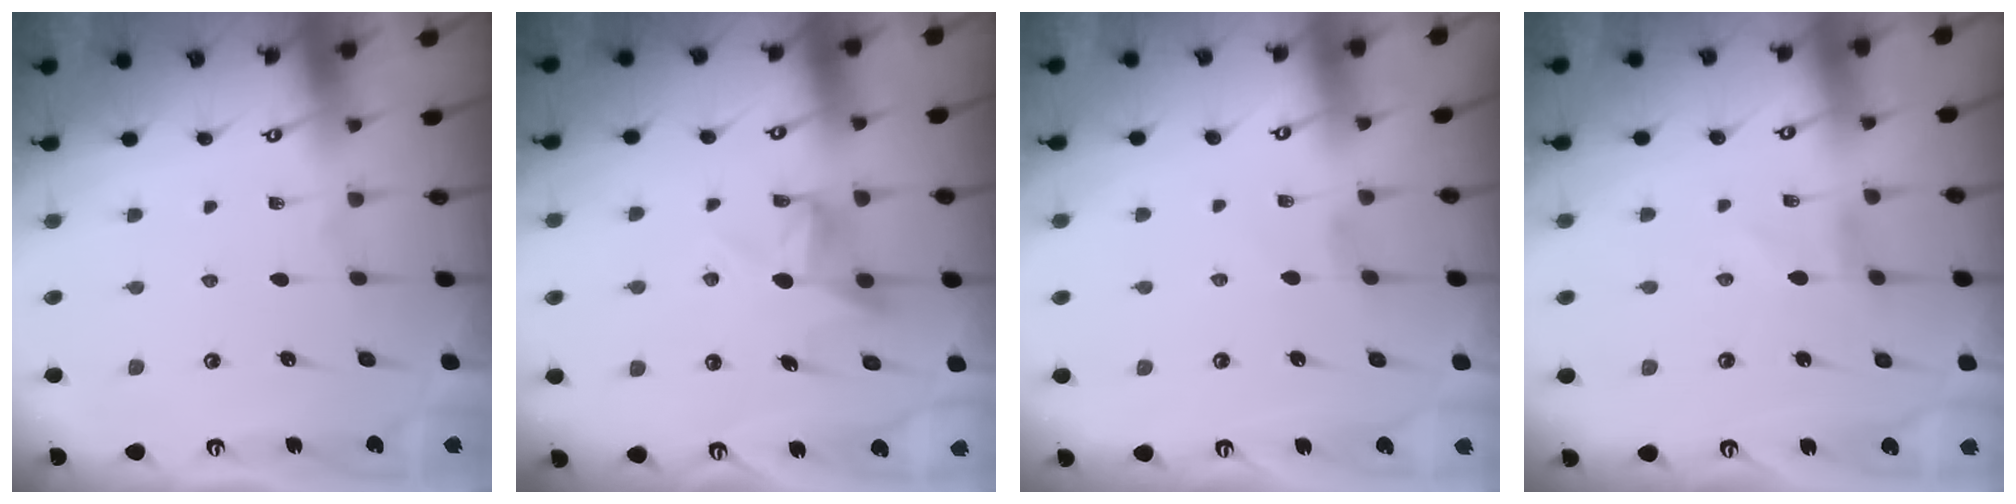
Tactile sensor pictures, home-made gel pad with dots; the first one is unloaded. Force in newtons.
{"total": 9.2, "press": 9.2, "slide": 0.6}
{"total": 1.3, "press": 1.2, "slide": 0.3}
{"total": 0.8, "press": 0.8, "slide": 0.1}